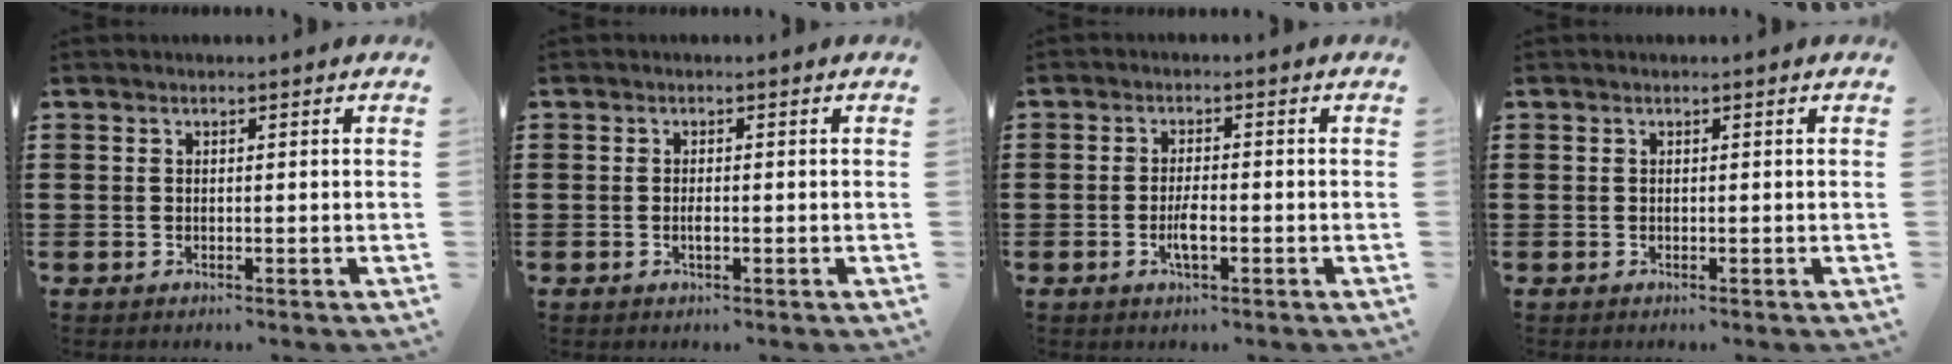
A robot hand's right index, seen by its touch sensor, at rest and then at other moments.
{"total": 1.1, "force": [-0.3, 0.3, 1.0], "torque": [-0.020, -0.003, -0.004]}
{"total": 3.1, "force": [-1.1, 0.8, 2.8], "torque": [-0.055, -0.001, -0.020]}
{"total": 0.0}